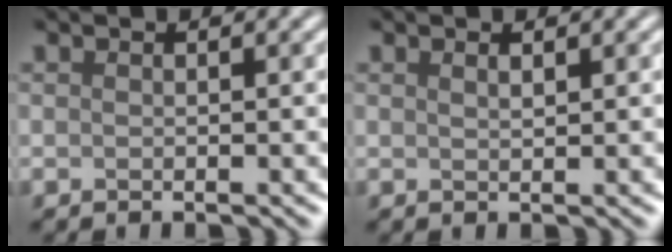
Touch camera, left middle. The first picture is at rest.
{"total": 0.7, "force": [0.5, 0.1, 0.4], "torque": [-0.007, -0.002, 0.009]}